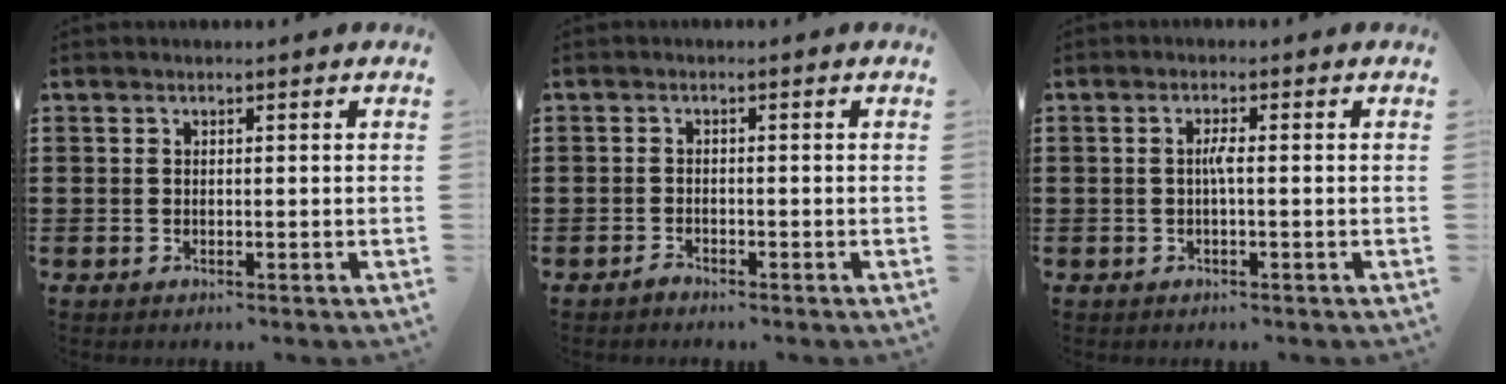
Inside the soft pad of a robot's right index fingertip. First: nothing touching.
{"total": 1.2, "force": [-1.2, 0.3, 0.1], "torque": [-0.005, 0.000, -0.025]}
{"total": 2.0, "force": [-0.2, 0.2, 2.0], "torque": [-0.039, -0.001, -0.005]}